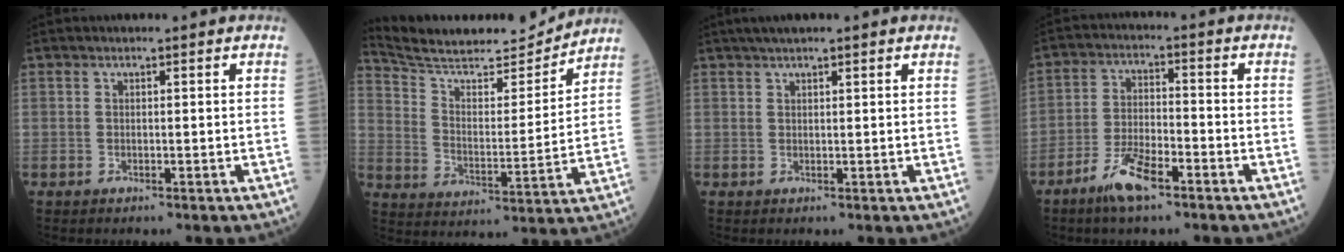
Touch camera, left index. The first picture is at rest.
{"total": 15.8, "force": [15.2, 2.0, 3.9], "torque": [-0.076, -0.009, 0.243]}
{"total": 3.3, "force": [2.3, -0.2, 2.3], "torque": [-0.041, 0.024, 0.040]}
{"total": 7.0, "force": [-4.7, 1.7, 4.9], "torque": [-0.105, -0.005, -0.090]}